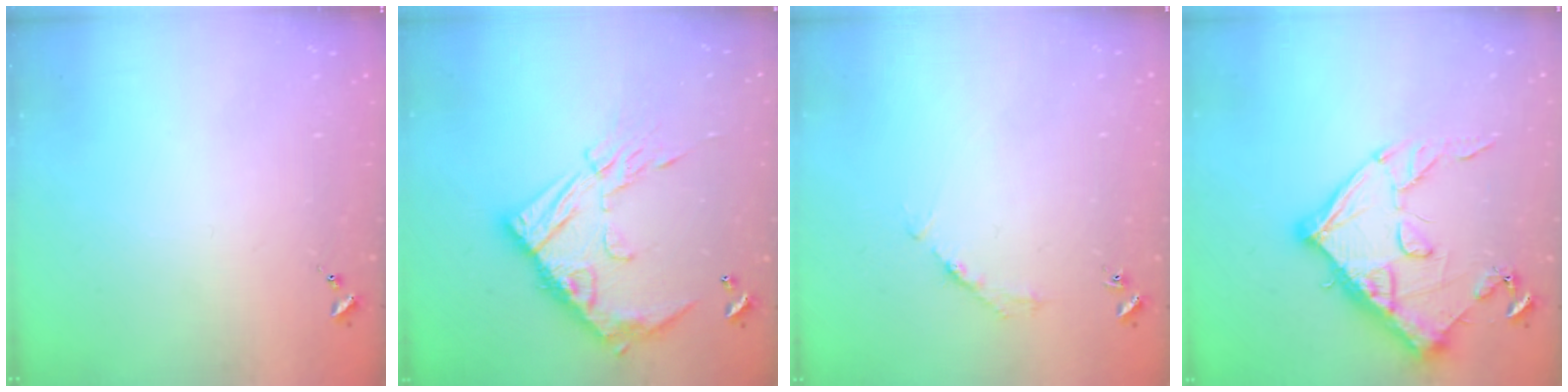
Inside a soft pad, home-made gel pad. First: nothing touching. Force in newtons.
{"total": 17.2, "press": 17.2, "slide": 1.3}
{"total": 2.7, "press": 2.7, "slide": 0.4}
{"total": 15.4, "press": 15.4, "slide": 0.9}